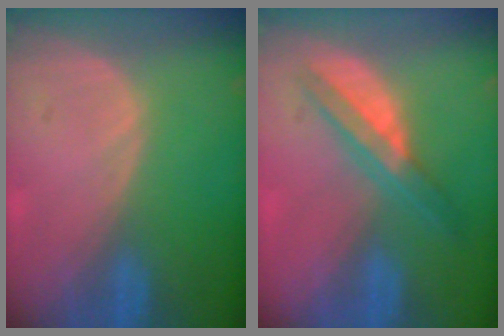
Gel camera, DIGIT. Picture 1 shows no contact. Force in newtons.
{"total": 6.0, "press": 5.4, "slide": 2.7}